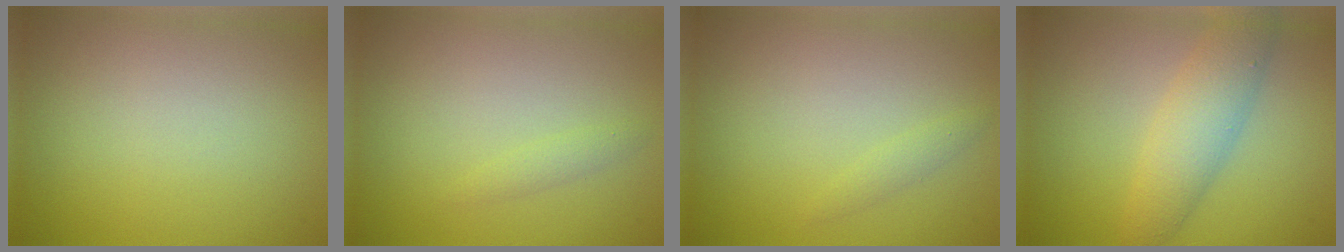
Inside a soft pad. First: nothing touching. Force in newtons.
{"total": 0.9, "press": 0.9, "slide": 0.0}
{"total": 0.8, "press": 0.8, "slide": 0.1}
{"total": 4.1, "press": 4.1, "slide": 0.1}